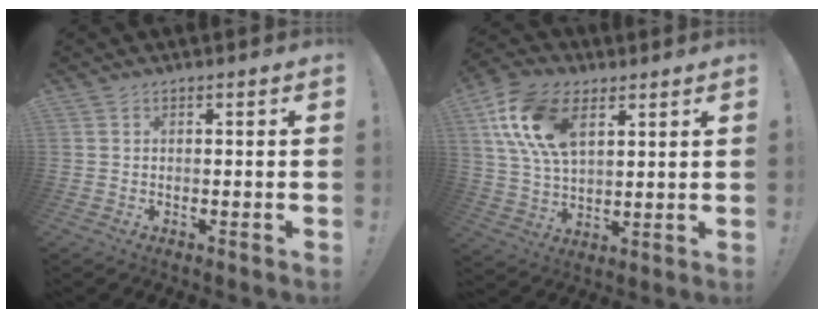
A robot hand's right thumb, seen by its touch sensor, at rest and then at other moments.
{"total": 17.9, "force": [7.4, 10.9, 12.1], "torque": [-0.240, -0.020, 0.136]}